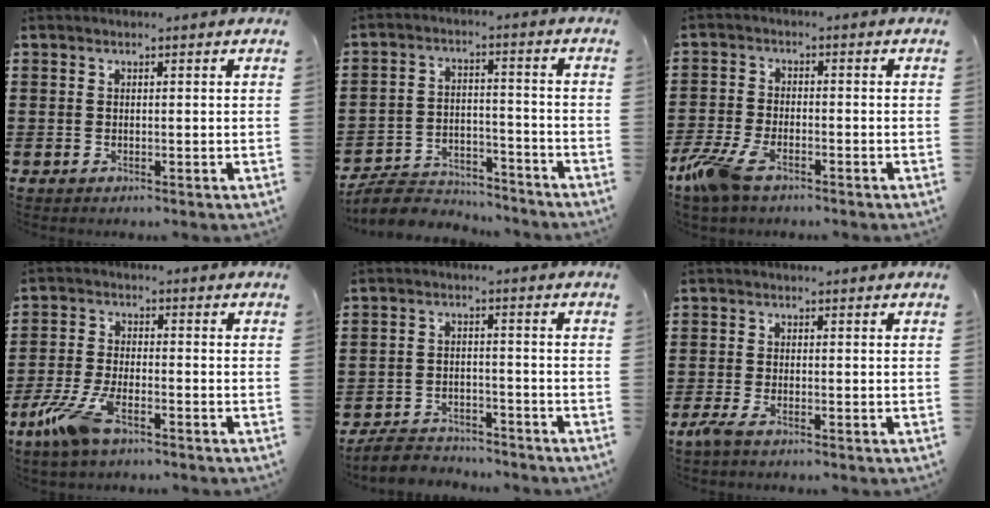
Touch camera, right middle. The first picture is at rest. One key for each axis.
{"total": 6.7, "fx": -6.4, "fy": 1.4, "fz": 1.0, "tx": -0.025, "ty": 0.016, "tz": -0.130}
{"total": 6.6, "fx": -4.1, "fy": 2.5, "fz": 4.6, "tx": -0.128, "ty": -0.013, "tz": -0.084}
{"total": 7.9, "fx": -4.6, "fy": 2.6, "fz": 6.0, "tx": -0.141, "ty": -0.012, "tz": -0.086}
{"total": 4.0, "fx": -3.9, "fy": 0.8, "fz": 0.2, "tx": -0.015, "ty": 0.006, "tz": -0.084}
{"total": 2.0, "fx": -1.2, "fy": 0.5, "fz": 1.6, "tx": -0.042, "ty": -0.007, "tz": -0.026}